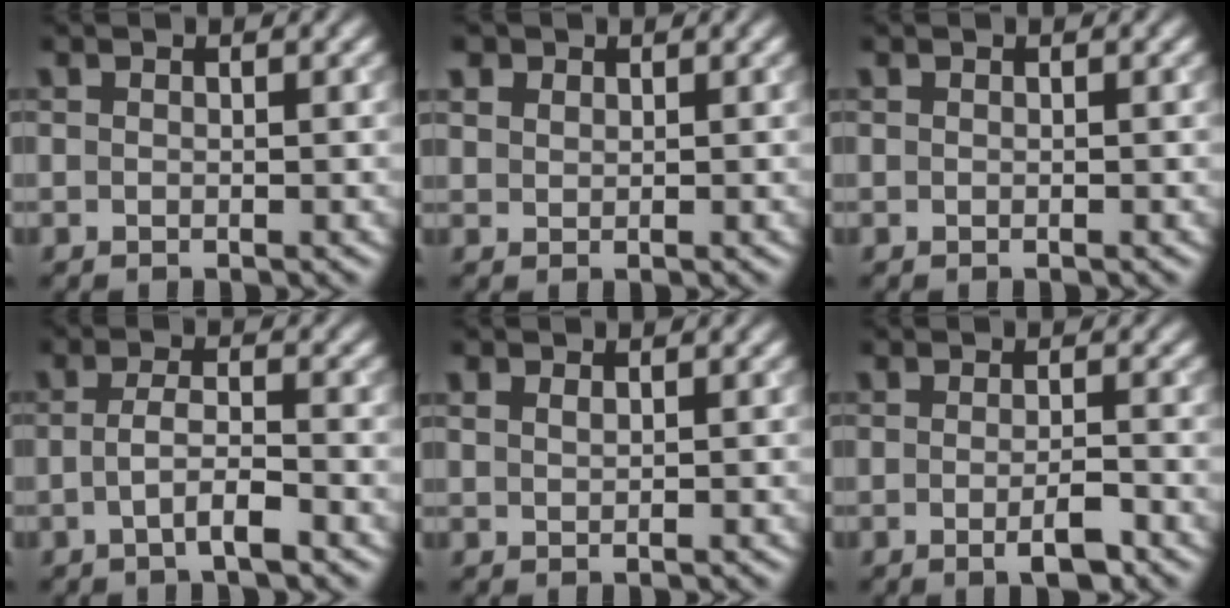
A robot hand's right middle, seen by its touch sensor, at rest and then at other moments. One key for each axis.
{"total": 1.7, "fx": 1.3, "fy": 1.0, "fz": 0.5, "tx": -0.012, "ty": -0.002, "tz": 0.023}
{"total": 0.0}
{"total": 2.9, "fx": -1.1, "fy": 0.6, "fz": 2.6, "tx": -0.046, "ty": 0.007, "tz": -0.027}
{"total": 0.7, "fx": 0.5, "fy": 0.3, "fz": 0.5, "tx": -0.009, "ty": 0.000, "tz": 0.011}
{"total": 2.6, "fx": -1.1, "fy": 0.5, "fz": 2.3, "tx": -0.036, "ty": -0.006, "tz": -0.017}